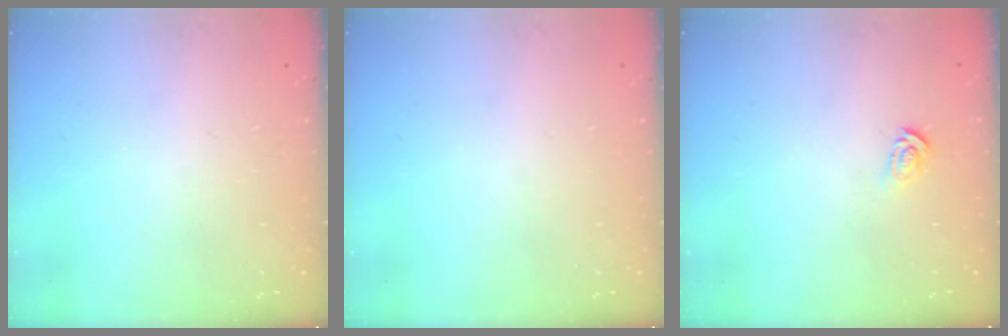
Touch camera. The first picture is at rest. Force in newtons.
{"total": 0.0}
{"total": 3.0, "press": 3.0, "slide": 0.1}